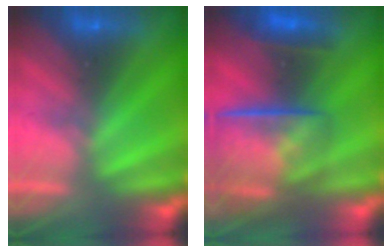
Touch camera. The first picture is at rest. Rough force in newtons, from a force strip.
{"total": 7.6}